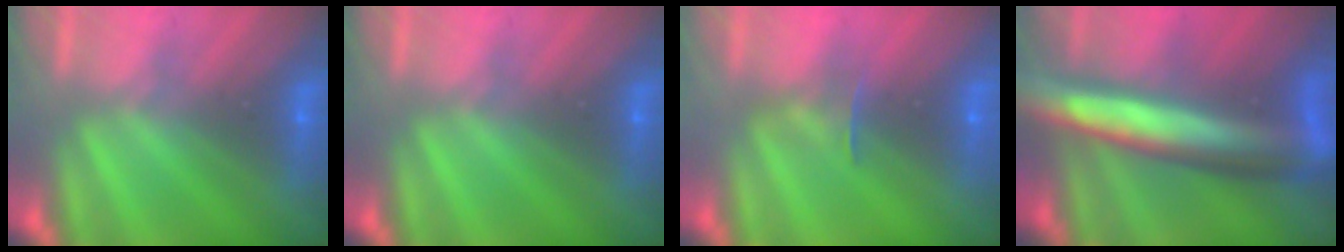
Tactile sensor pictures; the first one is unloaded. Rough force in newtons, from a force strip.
{"total": 0.0}
{"total": 2.4}
{"total": 7.5}